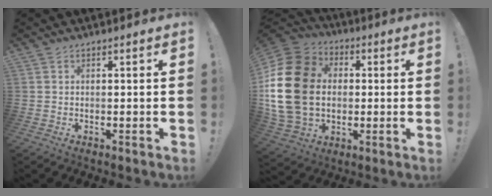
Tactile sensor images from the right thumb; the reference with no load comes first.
{"total": 23.0, "force": [1.1, 17.2, 15.2], "torque": [-0.292, 0.014, 0.027]}